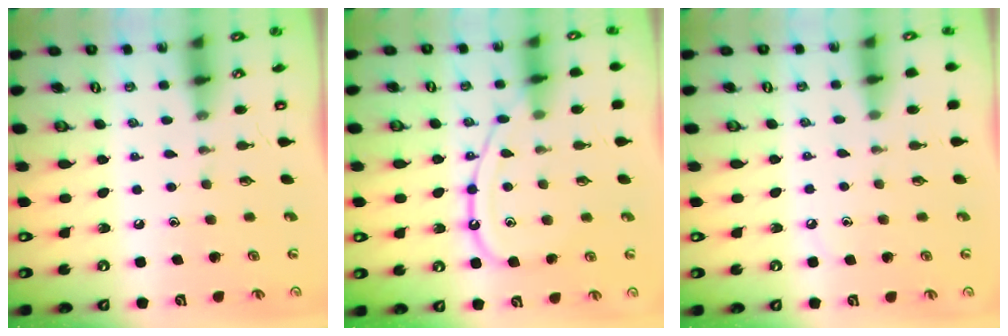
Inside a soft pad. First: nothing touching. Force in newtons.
{"total": 12.3, "press": 12.3, "slide": 1.1}
{"total": 3.6, "press": 3.5, "slide": 0.6}